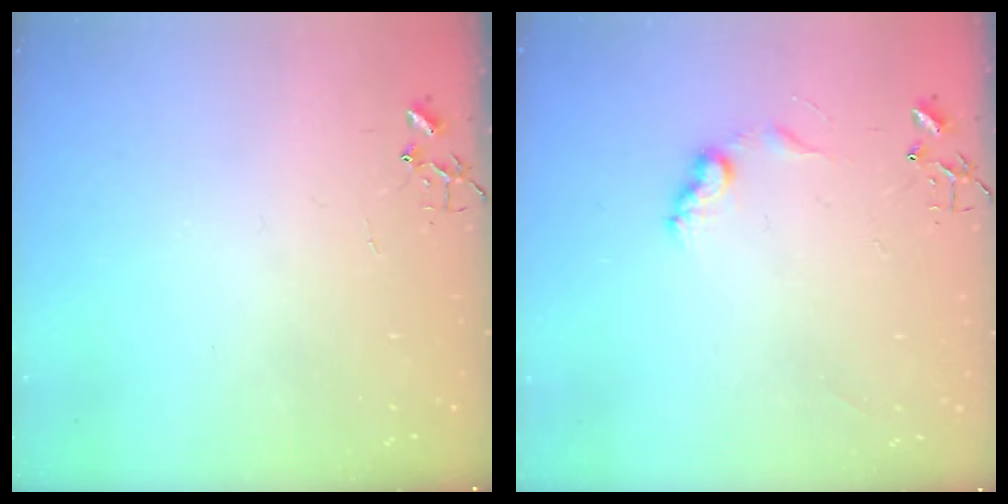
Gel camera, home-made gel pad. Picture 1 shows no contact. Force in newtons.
{"total": 7.9, "press": 7.9, "slide": 0.5}